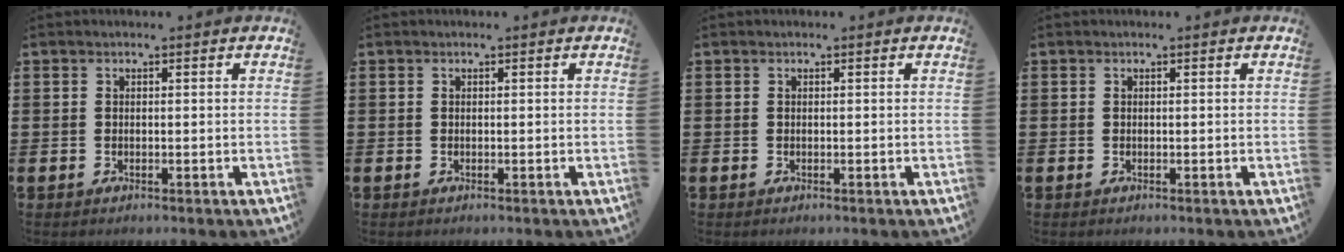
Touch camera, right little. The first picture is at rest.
{"total": 0.0}
{"total": 0.0}
{"total": 0.0}